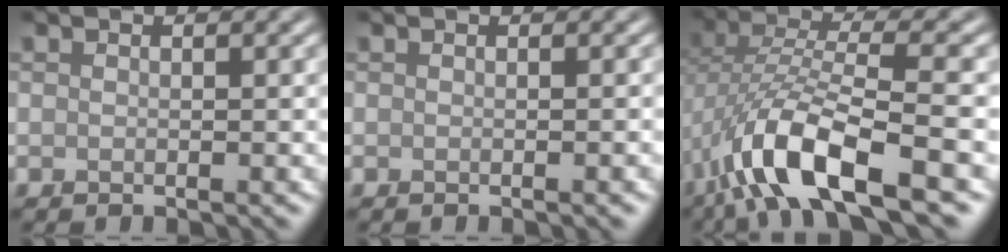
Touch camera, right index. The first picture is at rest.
{"total": 1.2, "force": [-0.3, 0.4, 1.1], "torque": [-0.005, 0.002, -0.006]}
{"total": 10.2, "force": [-5.3, 2.9, 8.2], "torque": [-0.164, 0.005, -0.101]}